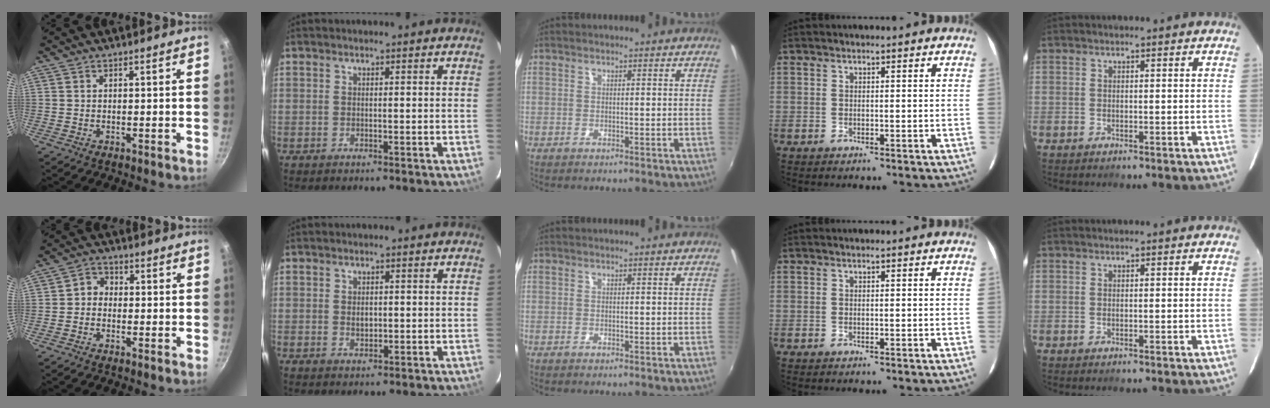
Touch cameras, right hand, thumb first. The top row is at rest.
{"thumb": {"total": 2.6, "force": [-0.6, 2.2, 1.3], "torque": [-0.013, 0.013, -0.023]}, "index": {"total": 1.8, "force": [0.2, 1.2, 1.3], "torque": [-0.020, 0.002, 0.004]}}